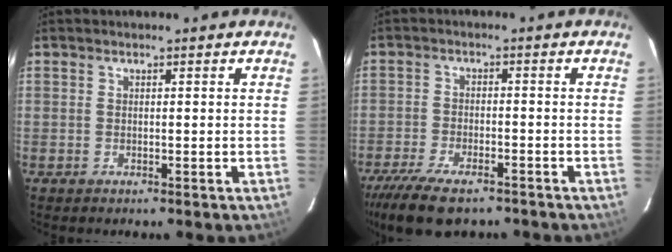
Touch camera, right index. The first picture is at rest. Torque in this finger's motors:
{"motor_torque": [1.30, -0.83, 0.45, 0.12]}